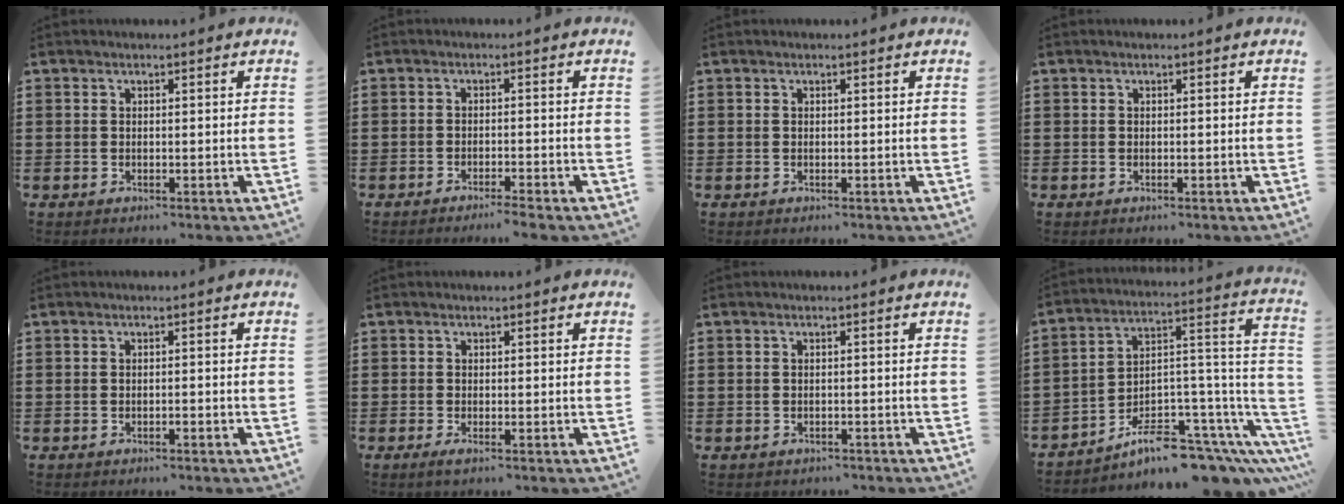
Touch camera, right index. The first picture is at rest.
{"total": 1.8, "force": [-1.6, -0.3, 0.7], "torque": [-0.012, 0.002, -0.031]}
{"total": 0.0}
{"total": 0.0}
{"total": 0.6, "force": [-0.4, 0.0, 0.4], "torque": [-0.009, -0.003, -0.008]}
{"total": 0.8, "force": [-0.2, 0.1, 0.8], "torque": [-0.013, -0.005, -0.003]}
{"total": 0.6, "force": [-0.6, 0.2, 0.1], "torque": [-0.004, 0.000, -0.013]}
{"total": 8.6, "force": [-6.4, 3.5, 4.7], "torque": [-0.075, 0.006, -0.115]}